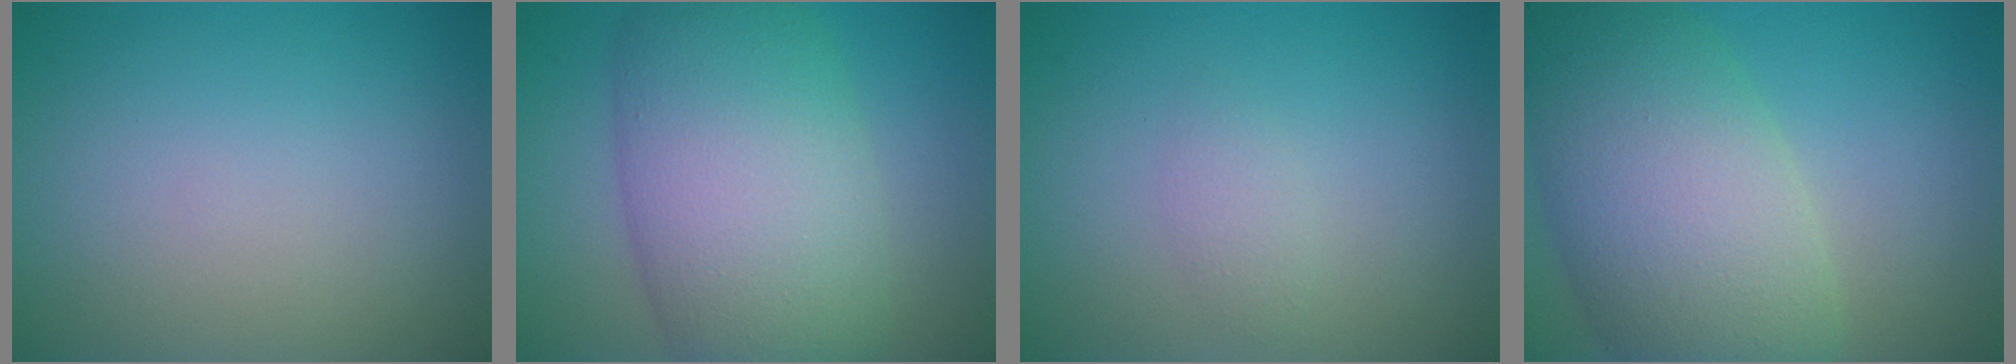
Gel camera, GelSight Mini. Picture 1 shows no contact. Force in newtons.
{"total": 10.7, "press": 10.6, "slide": 0.6}
{"total": 1.1, "press": 1.1, "slide": 0.1}
{"total": 10.4, "press": 10.4, "slide": 0.2}